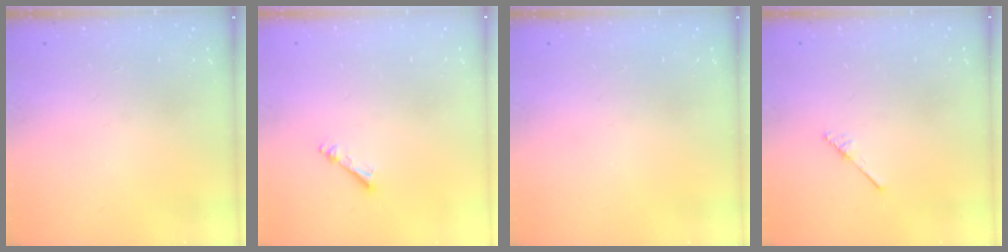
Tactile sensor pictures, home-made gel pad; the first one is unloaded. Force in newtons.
{"total": 2.5, "press": 2.4, "slide": 0.5}
{"total": 0.0}
{"total": 2.5, "press": 2.4, "slide": 0.3}